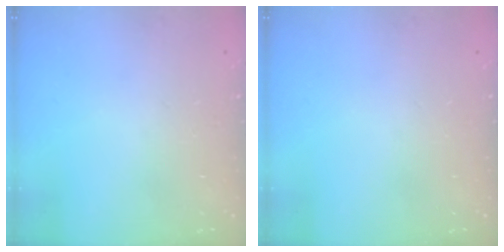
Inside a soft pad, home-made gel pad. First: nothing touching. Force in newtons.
{"total": 0.0}